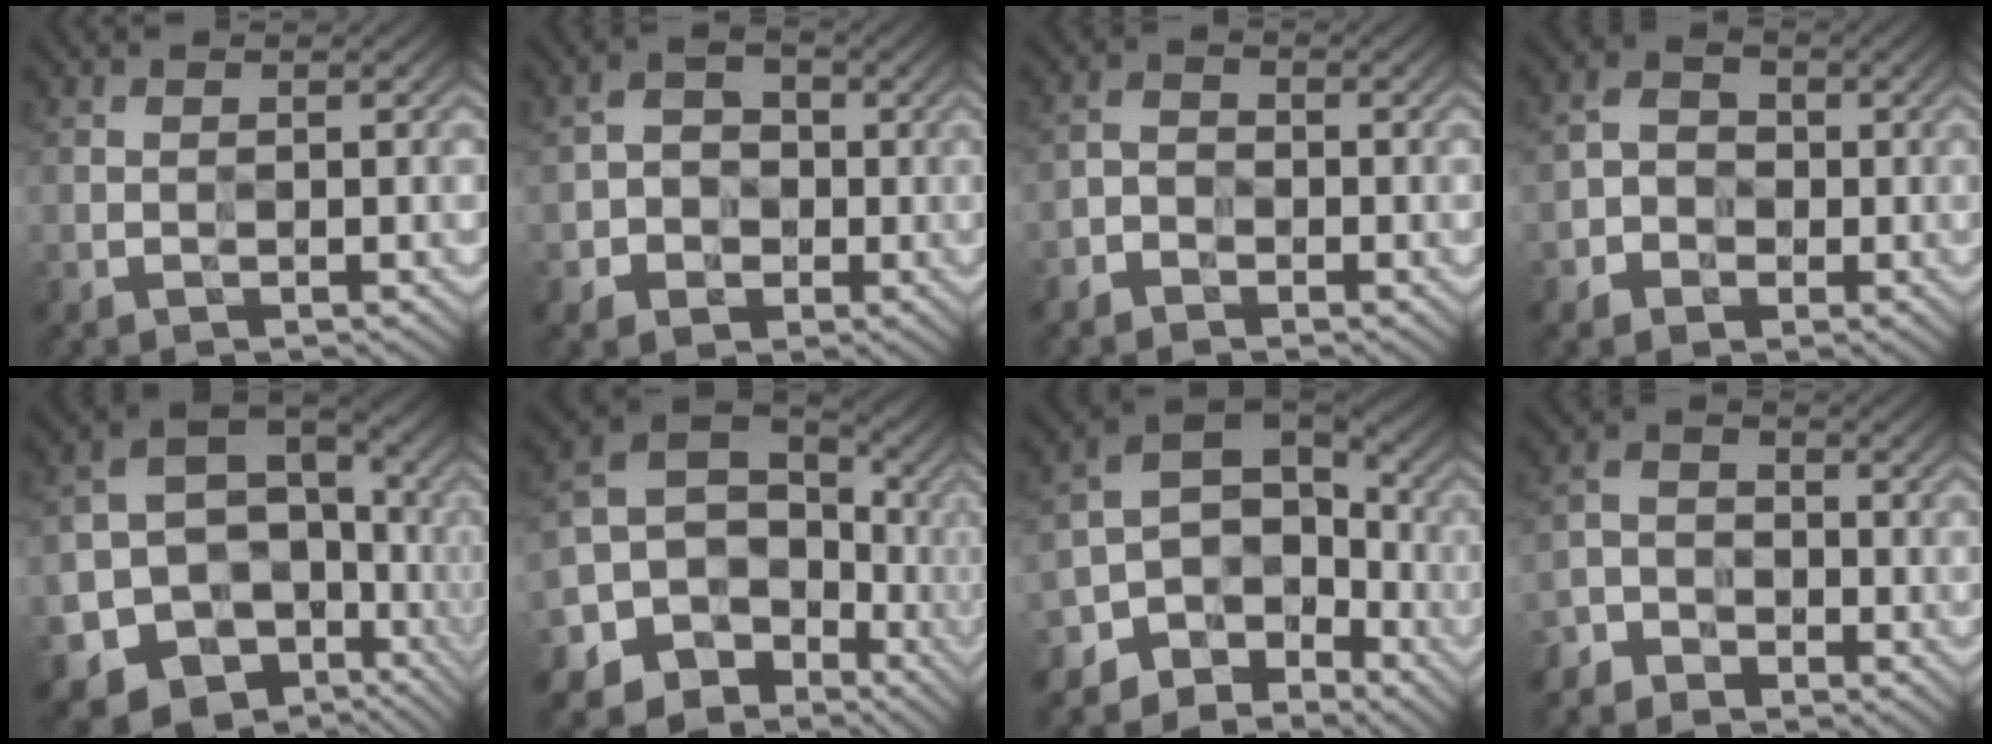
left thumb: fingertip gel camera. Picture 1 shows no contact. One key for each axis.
{"total": 4.0, "fx": -1.1, "fy": 3.6, "fz": 1.2, "tx": -0.007, "ty": -0.003, "tz": -0.035}
{"total": 2.1, "fx": -1.6, "fy": 1.3, "fz": 0.3, "tx": 0.000, "ty": 0.000, "tz": -0.040}
{"total": 3.5, "fx": -1.2, "fy": 3.2, "fz": 0.9, "tx": -0.002, "ty": -0.002, "tz": -0.036}
{"total": 16.1, "fx": -5.8, "fy": 12.8, "fz": 8.0, "tx": -0.149, "ty": -0.035, "tz": -0.073}
{"total": 14.7, "fx": -5.5, "fy": 12.1, "fz": 6.2, "tx": -0.148, "ty": -0.033, "tz": -0.087}
{"total": 8.3, "fx": -5.0, "fy": 5.9, "fz": 3.2, "tx": -0.055, "ty": -0.012, "tz": -0.096}
{"total": 3.9, "fx": -3.1, "fy": 2.3, "fz": 0.4, "tx": -0.006, "ty": 0.000, "tz": -0.070}